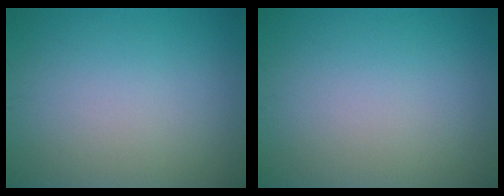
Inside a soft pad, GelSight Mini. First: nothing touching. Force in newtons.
{"total": 0.0}